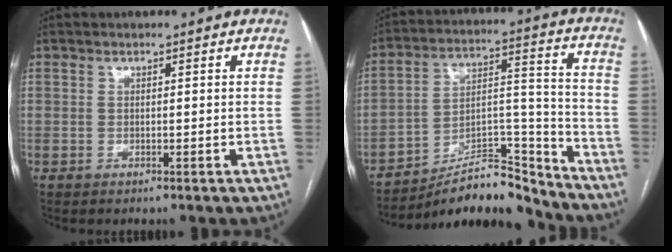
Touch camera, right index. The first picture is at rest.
{"total": 14.9, "force": [-13.8, 2.9, 4.9], "torque": [-0.066, 0.050, -0.227]}